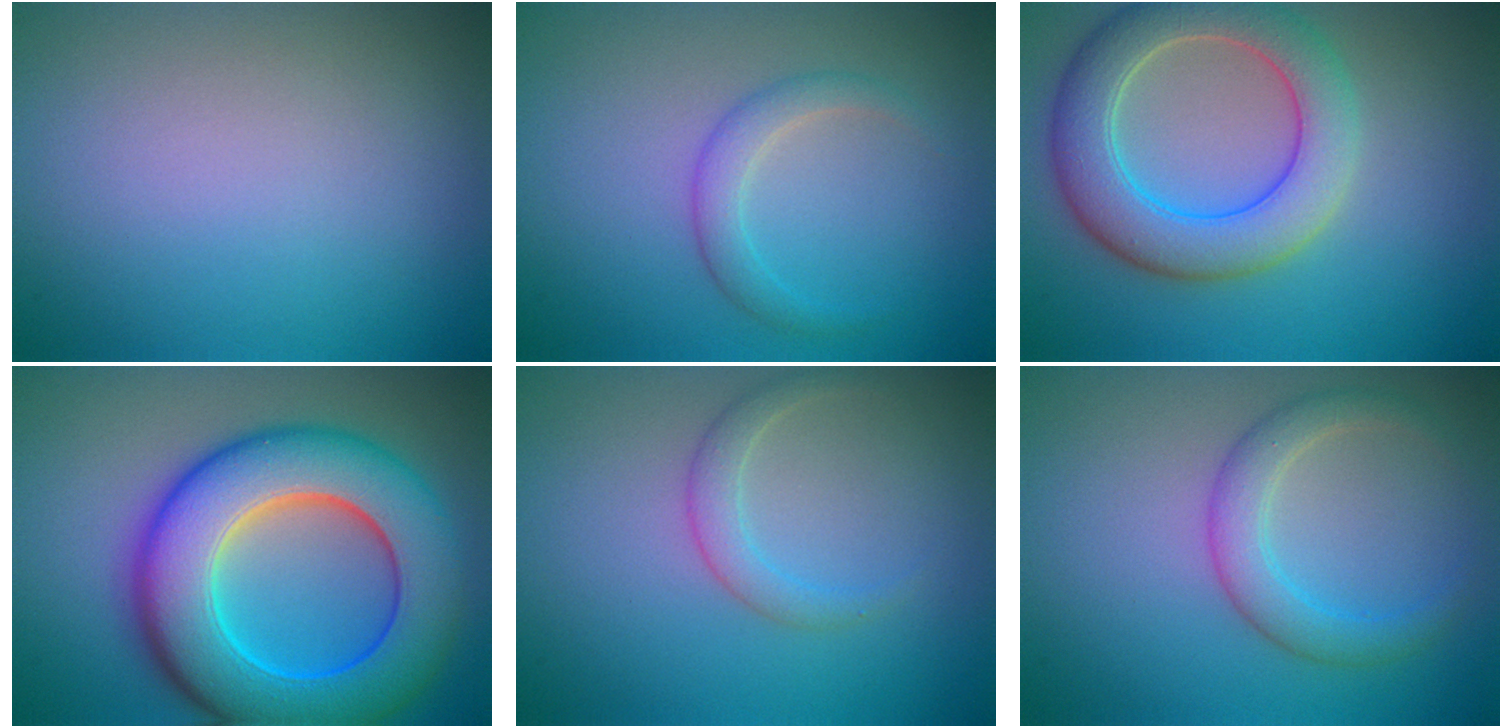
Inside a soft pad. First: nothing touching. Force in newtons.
{"total": 2.1, "press": 2.1, "slide": 0.1}
{"total": 6.9, "press": 6.9, "slide": 0.8}
{"total": 12.7, "press": 12.7, "slide": 0.2}
{"total": 1.9, "press": 1.9, "slide": 0.1}
{"total": 3.2, "press": 3.2, "slide": 0.1}